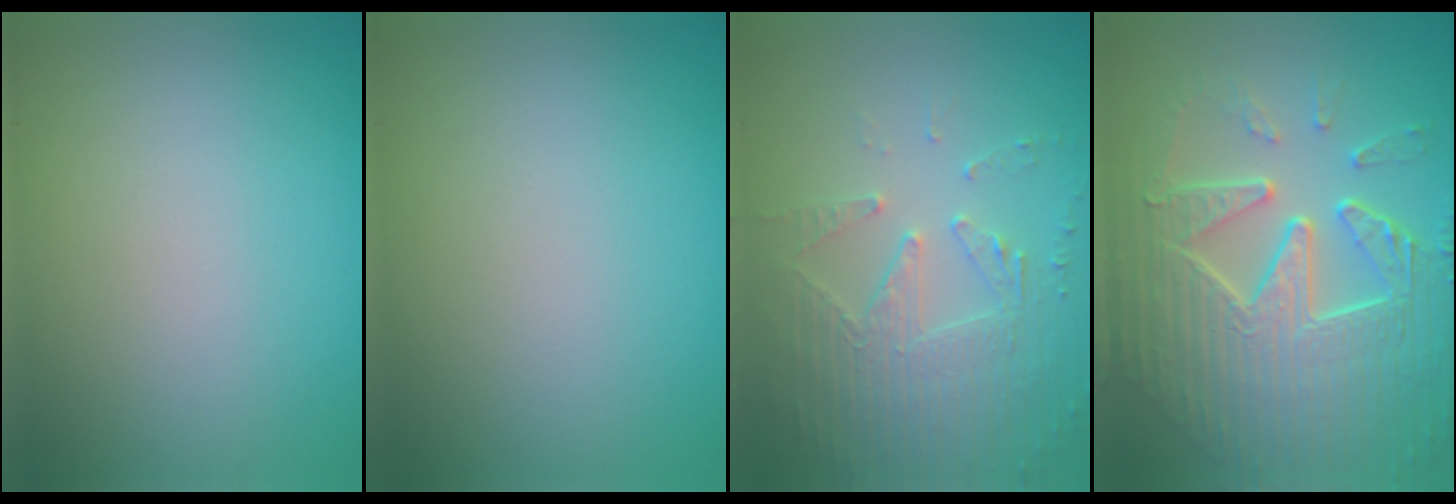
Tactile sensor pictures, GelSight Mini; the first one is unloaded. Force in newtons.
{"total": 0.0}
{"total": 4.2, "press": 3.6, "slide": 2.3}
{"total": 9.4, "press": 6.4, "slide": 6.9}